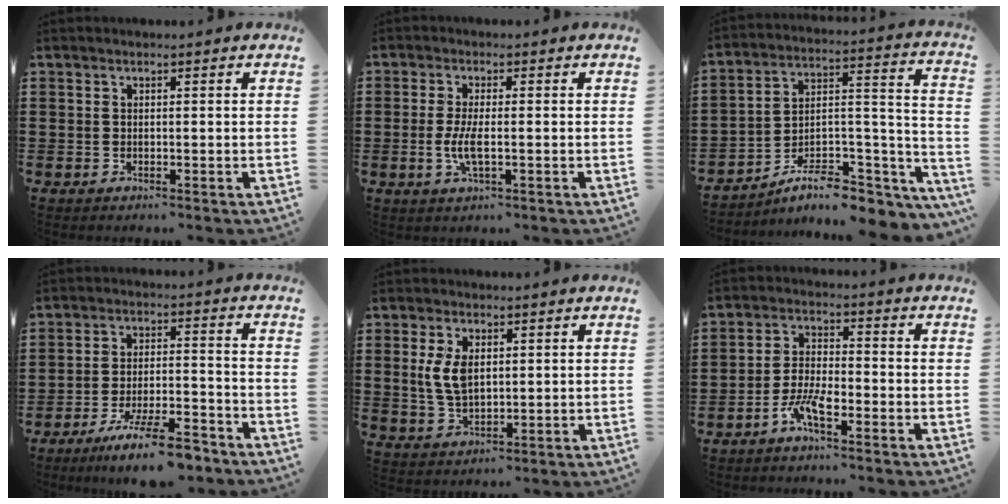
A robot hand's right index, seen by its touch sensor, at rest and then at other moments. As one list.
[{"total": 4.5, "force": [-0.6, 1.4, 4.2], "torque": [-0.094, -0.006, -0.016]}, {"total": 7.5, "force": [-5.5, 3.2, 4.0], "torque": [-0.066, 0.004, -0.100]}, {"total": 9.6, "force": [-7.8, 1.2, 5.5], "torque": [-0.097, 0.013, -0.146]}, {"total": 6.1, "force": [1.1, 3.4, 4.9], "torque": [-0.110, 0.008, 0.017]}, {"total": 5.3, "force": [-3.5, 1.5, 3.7], "torque": [-0.097, 0.000, -0.073]}]